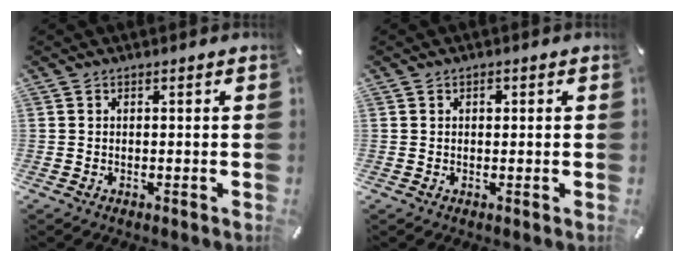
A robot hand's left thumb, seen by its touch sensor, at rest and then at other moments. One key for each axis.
{"total": 1.2, "fx": 0.3, "fy": 0.9, "fz": 0.7, "tx": -0.006, "ty": 0.002, "tz": 0.002}